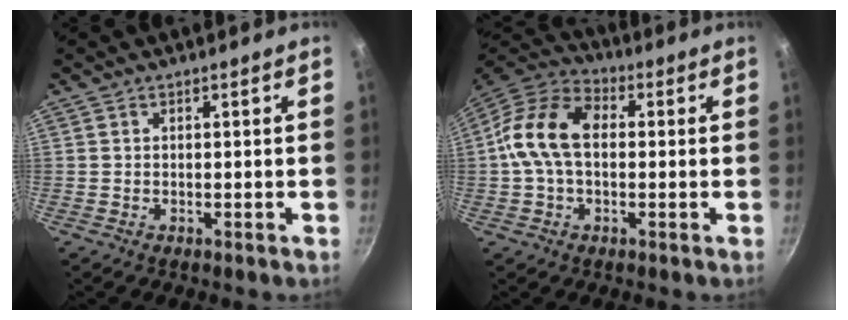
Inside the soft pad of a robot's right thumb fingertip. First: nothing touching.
{"total": 13.6, "force": [0.5, 9.0, 10.2], "torque": [-0.171, 0.035, -0.011]}